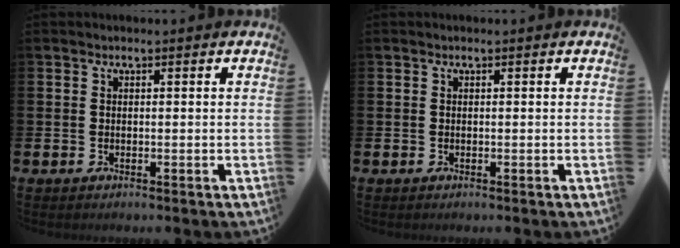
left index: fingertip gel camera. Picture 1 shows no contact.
{"total": 0.0}